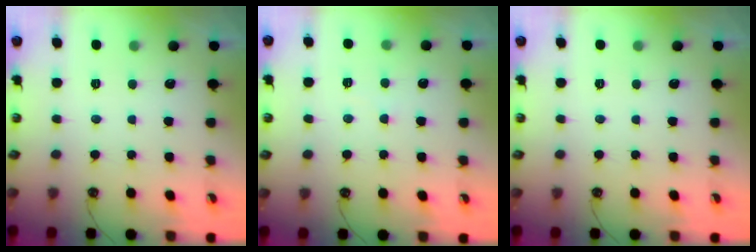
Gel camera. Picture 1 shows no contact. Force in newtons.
{"total": 7.1, "press": 7.1, "slide": 0.3}
{"total": 0.0}